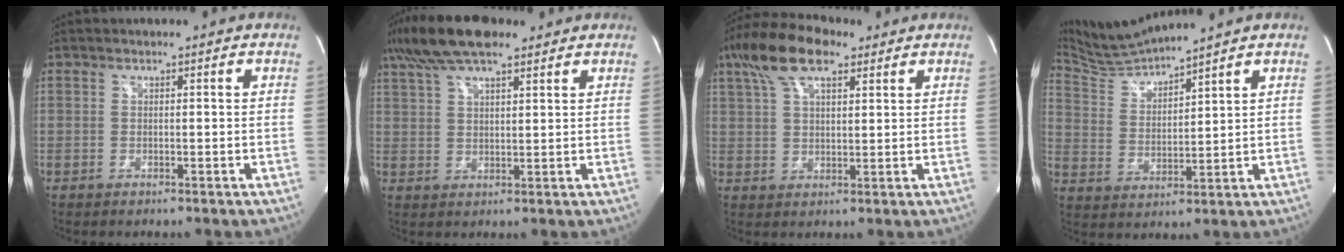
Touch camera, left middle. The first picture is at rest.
{"total": 11.8, "force": [8.8, 3.1, 7.3], "torque": [-0.149, 0.033, 0.158]}
{"total": 10.9, "force": [6.6, 4.1, 7.6], "torque": [-0.156, 0.032, 0.122]}
{"total": 7.6, "force": [7.4, -1.6, 0.8], "torque": [-0.036, 0.000, 0.165]}